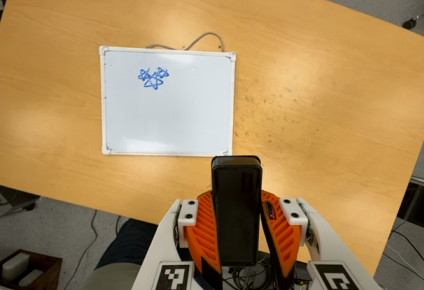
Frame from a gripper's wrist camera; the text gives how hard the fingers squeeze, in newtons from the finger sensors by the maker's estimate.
{"total": 9.2, "left": 7.6, "right": 10.9}